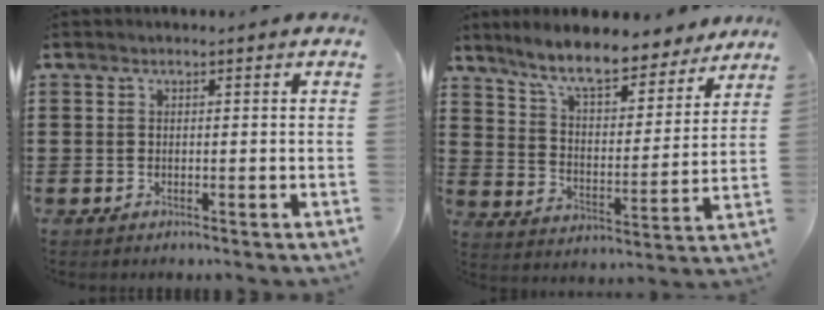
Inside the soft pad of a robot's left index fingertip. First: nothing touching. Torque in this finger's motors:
{"motor_torque": [1.69, -0.45, 0.81, 0.21]}